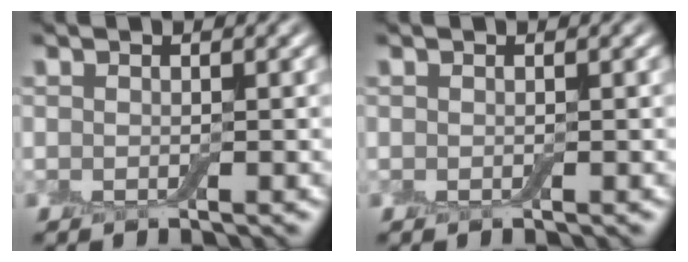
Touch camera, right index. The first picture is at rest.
{"total": 0.0}